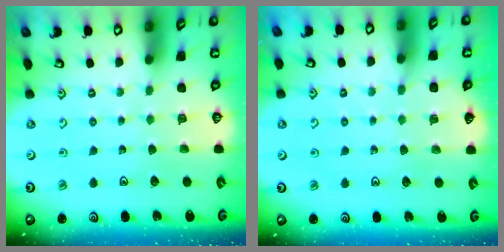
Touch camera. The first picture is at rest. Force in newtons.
{"total": 5.2, "press": 5.2, "slide": 0.5}